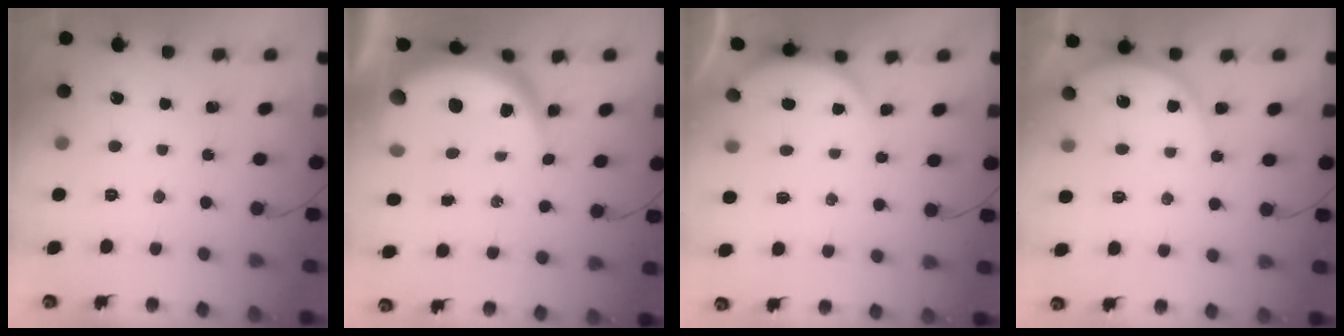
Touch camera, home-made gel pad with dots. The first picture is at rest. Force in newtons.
{"total": 13.1, "press": 13.0, "slide": 1.4}
{"total": 2.9, "press": 2.8, "slide": 0.6}
{"total": 6.6, "press": 6.6, "slide": 0.7}